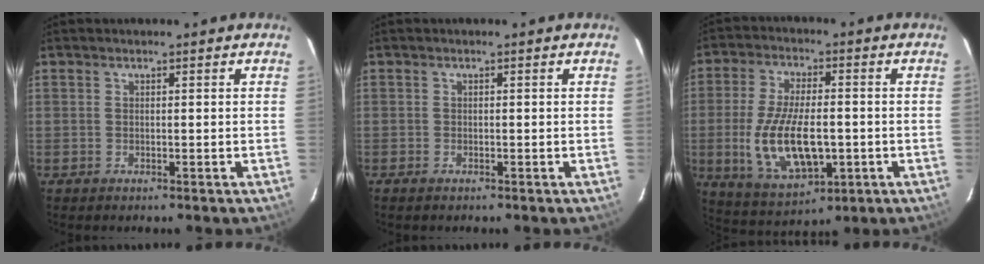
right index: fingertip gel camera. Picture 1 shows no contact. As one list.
[{"total": 0.8, "force": [-0.7, 0.4, 0.3], "torque": [-0.007, -0.003, -0.014]}, {"total": 15.3, "force": [-2.6, 6.8, 13.4], "torque": [-0.273, -0.015, -0.034]}]